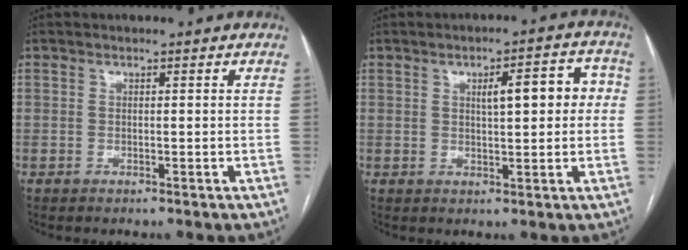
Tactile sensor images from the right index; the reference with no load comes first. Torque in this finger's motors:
{"motor_torque": [0.24, 0.04, 0.11, 0.03]}